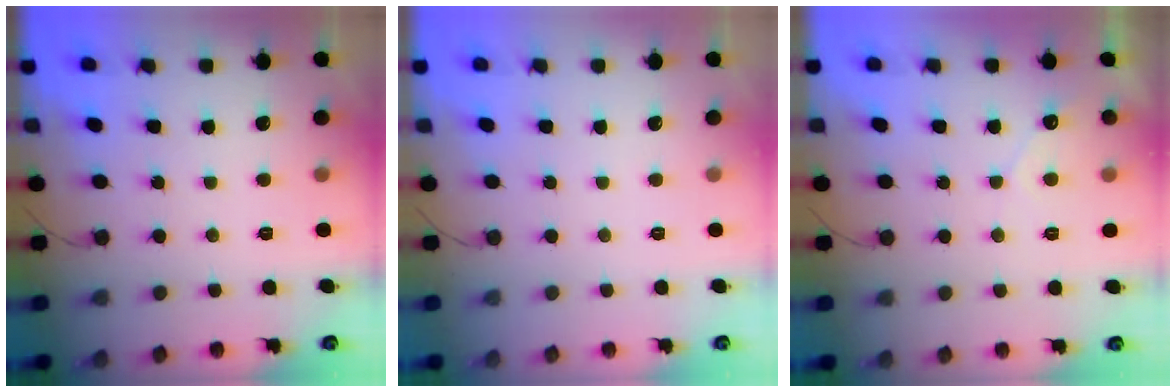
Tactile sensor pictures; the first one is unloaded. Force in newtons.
{"total": 0.0}
{"total": 2.8, "press": 2.8, "slide": 0.1}